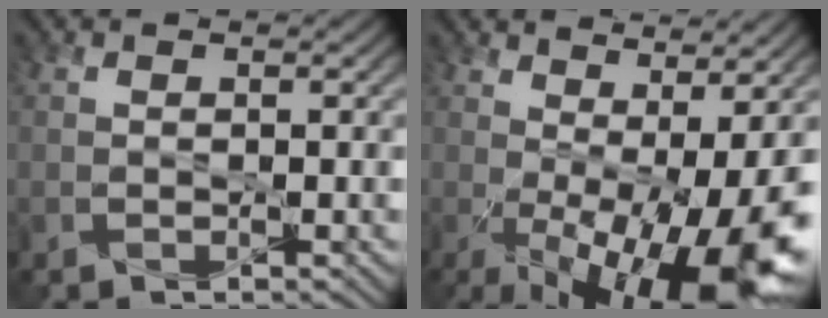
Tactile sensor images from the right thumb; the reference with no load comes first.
{"total": 15.2, "force": [-2.3, 6.1, 13.8], "torque": [-0.208, -0.021, -0.015]}